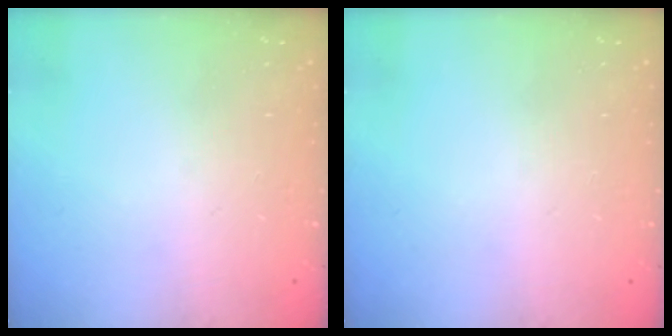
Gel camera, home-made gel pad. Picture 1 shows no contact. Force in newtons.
{"total": 0.0}